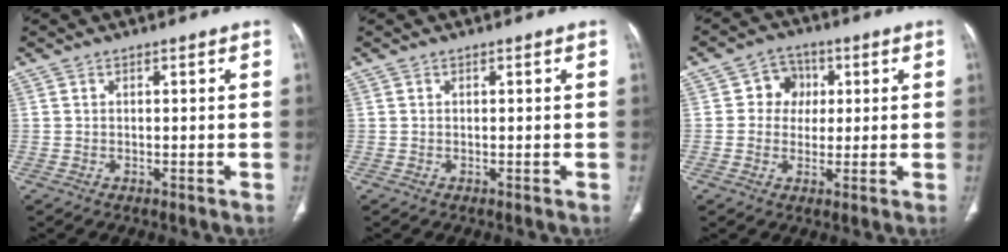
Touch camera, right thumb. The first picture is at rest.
{"total": 0.0}
{"total": 6.0, "force": [1.0, 5.5, 2.3], "torque": [0.004, 0.009, 0.009]}